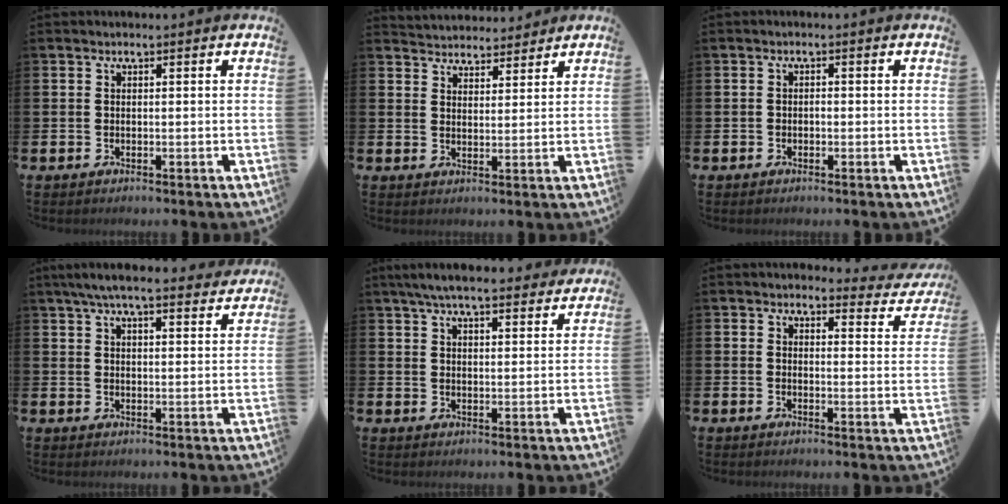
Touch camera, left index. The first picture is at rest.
{"total": 4.0, "force": [3.9, 0.9, -0.5], "torque": [-0.002, -0.021, 0.071]}
{"total": 0.7, "force": [-0.3, 0.5, 0.3], "torque": [-0.015, 0.004, -0.006]}
{"total": 6.1, "force": [5.5, 0.7, 2.4], "torque": [-0.059, -0.016, 0.100]}
{"total": 6.0, "force": [5.6, 0.9, 2.2], "torque": [-0.054, -0.015, 0.101]}
{"total": 2.6, "force": [2.4, 1.0, 0.3], "torque": [-0.001, -0.019, 0.036]}